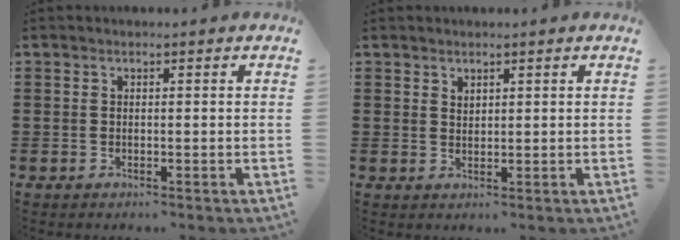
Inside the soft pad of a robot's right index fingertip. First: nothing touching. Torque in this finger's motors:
{"motor_torque": [-0.33, 0.76, -0.04, -0.01]}